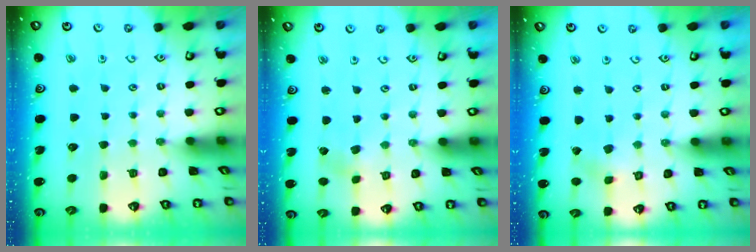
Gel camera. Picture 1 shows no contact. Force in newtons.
{"total": 2.7, "press": 2.7, "slide": 0.3}
{"total": 0.6, "press": 0.5, "slide": 0.2}